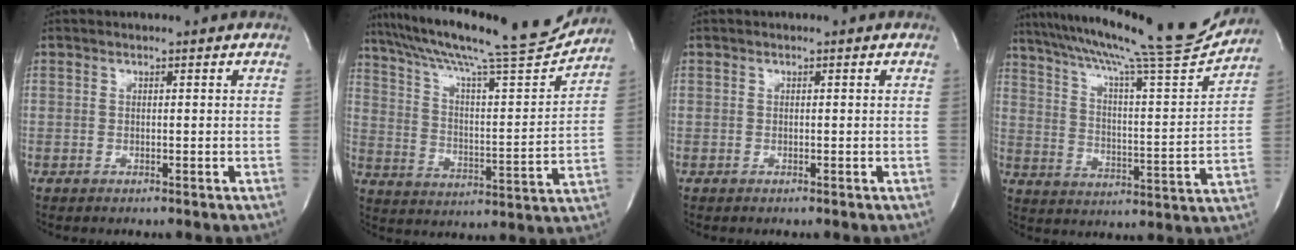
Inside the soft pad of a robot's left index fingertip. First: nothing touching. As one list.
[{"total": 21.3, "force": [19.2, 0.3, 9.1], "torque": [-0.155, -0.031, 0.285]}, {"total": 0.0}, {"total": 23.5, "force": [20.9, -0.1, 10.6], "torque": [-0.180, -0.035, 0.299]}]